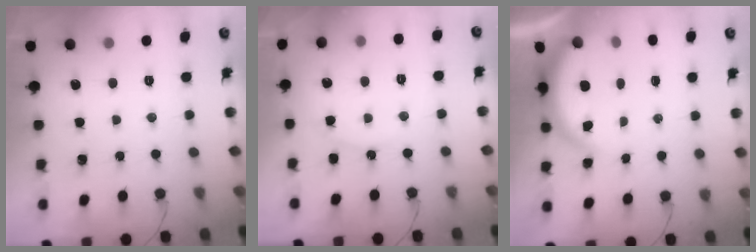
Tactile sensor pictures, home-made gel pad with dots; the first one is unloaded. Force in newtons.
{"total": 8.1, "press": 8.1, "slide": 0.6}
{"total": 4.9, "press": 4.9, "slide": 0.4}